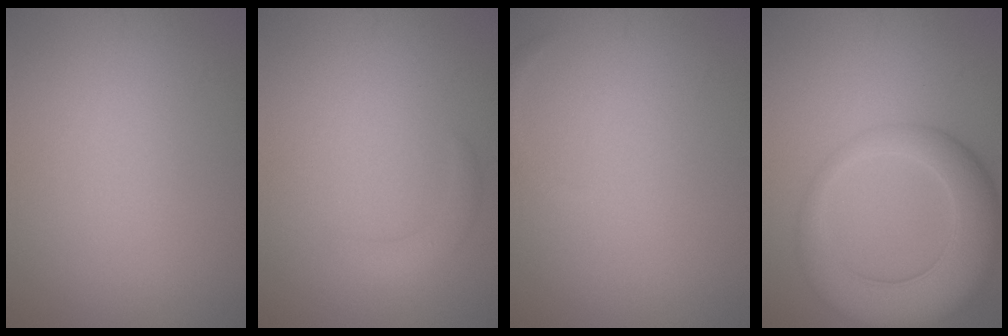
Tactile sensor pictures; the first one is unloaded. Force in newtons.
{"total": 1.6, "press": 1.6, "slide": 0.0}
{"total": 0.6, "press": 0.6, "slide": 0.1}
{"total": 7.6, "press": 7.6, "slide": 0.4}